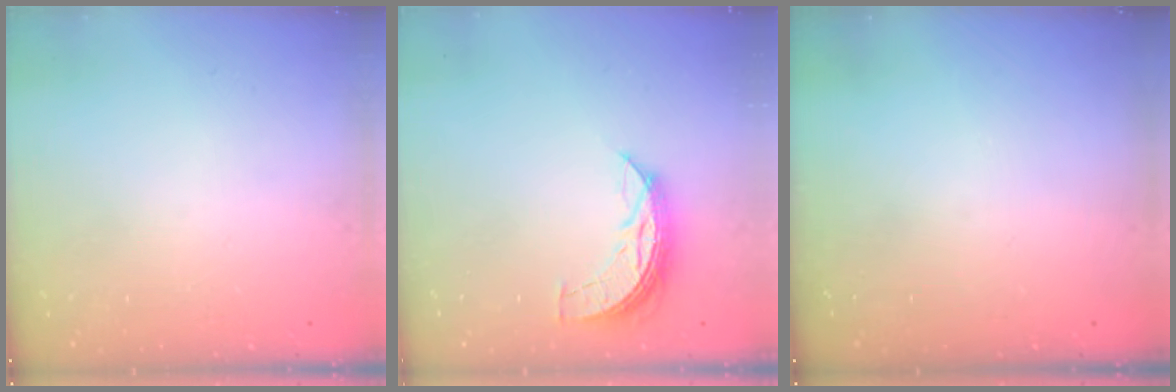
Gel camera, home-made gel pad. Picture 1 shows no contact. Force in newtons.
{"total": 6.9, "press": 6.9, "slide": 0.3}
{"total": 0.0}